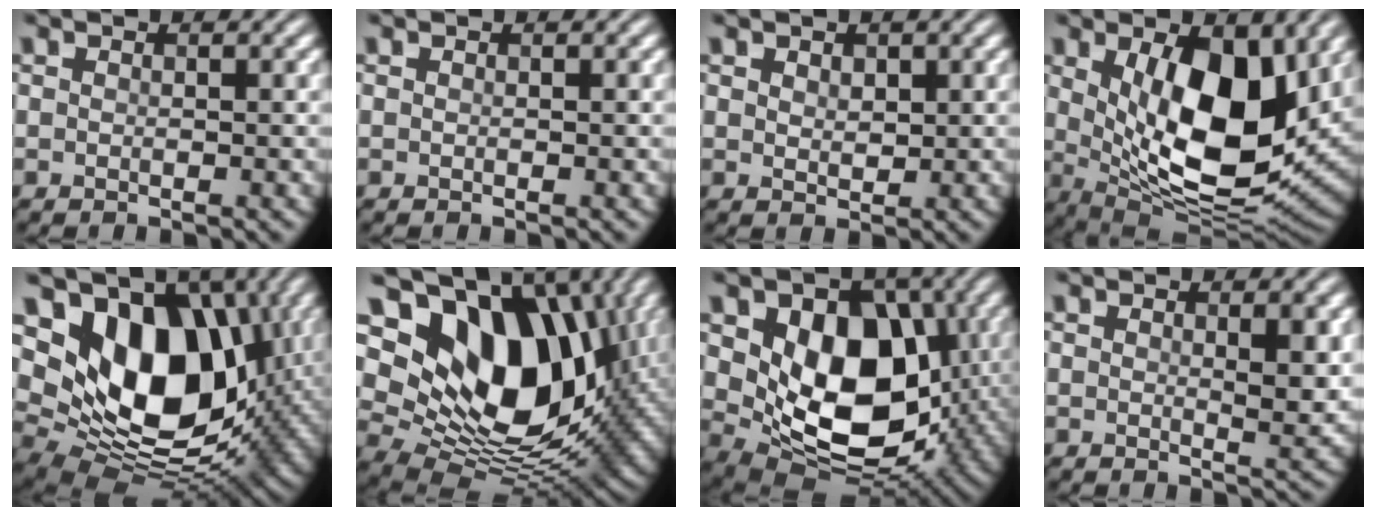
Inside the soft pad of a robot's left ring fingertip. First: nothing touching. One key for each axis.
{"total": 0.0}
{"total": 1.0, "fx": 0.7, "fy": 0.8, "fz": 0.2, "tx": -0.005, "ty": 0.000, "tz": 0.014}
{"total": 12.0, "fx": 2.2, "fy": 5.6, "fz": 10.4, "tx": -0.161, "ty": -0.021, "tz": 0.043}
{"total": 13.9, "fx": 4.2, "fy": 9.0, "fz": 9.7, "tx": -0.148, "ty": -0.011, "tz": 0.073}
{"total": 15.3, "fx": 5.5, "fy": 9.7, "fz": 10.4, "tx": -0.168, "ty": 0.006, "tz": 0.095}
{"total": 10.8, "fx": 1.2, "fy": 7.5, "fz": 7.7, "tx": -0.127, "ty": -0.017, "tz": 0.020}
{"total": 2.1, "fx": 0.6, "fy": 0.5, "fz": 1.9, "tx": -0.026, "ty": -0.005, "tz": 0.011}